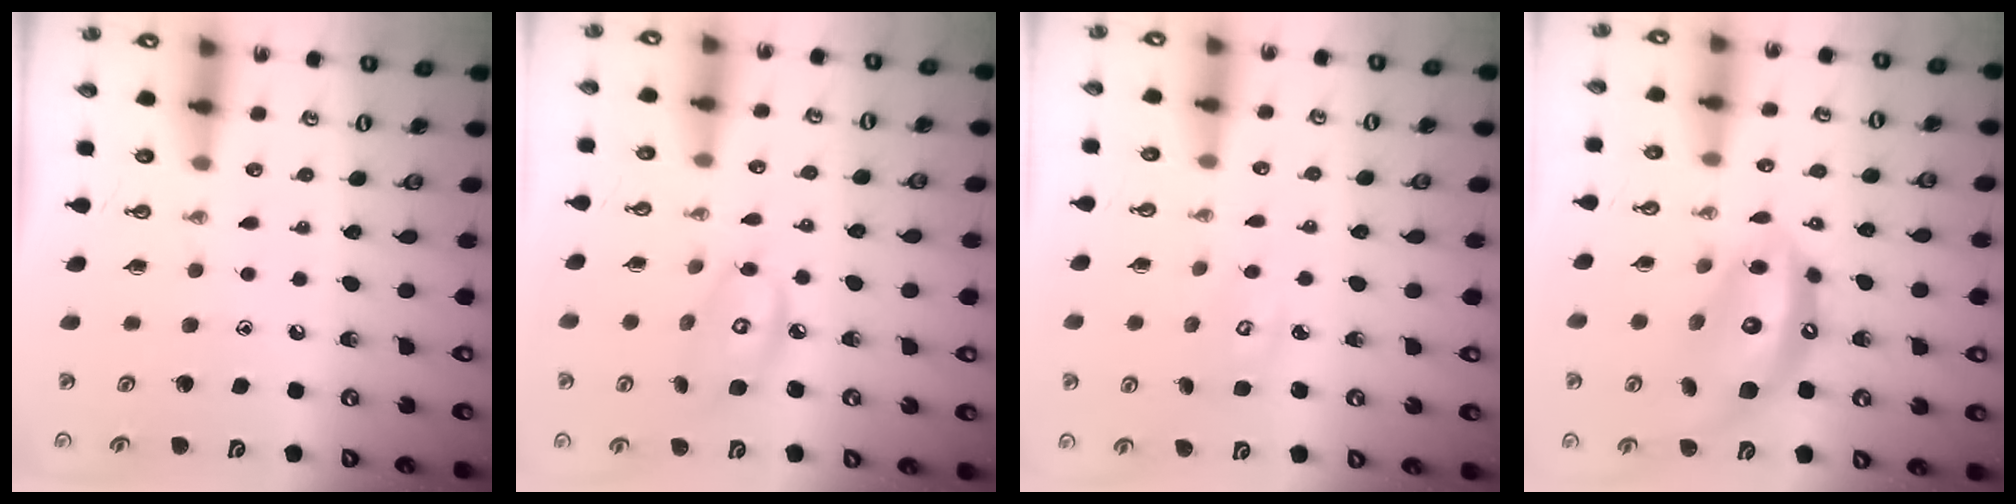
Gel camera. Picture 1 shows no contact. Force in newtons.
{"total": 8.5, "press": 8.5, "slide": 0.5}
{"total": 3.2, "press": 3.2, "slide": 0.3}
{"total": 15.4, "press": 15.3, "slide": 1.8}